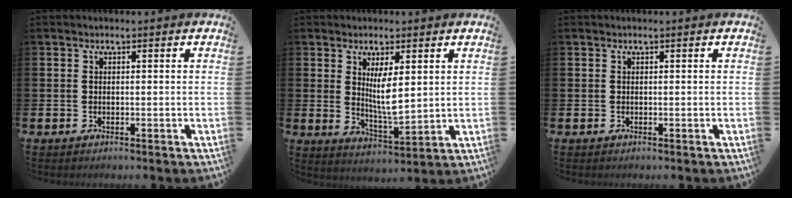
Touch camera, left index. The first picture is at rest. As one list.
[{"total": 5.5, "force": [2.3, 1.5, 4.7], "torque": [-0.069, -0.024, 0.035]}, {"total": 0.0}]